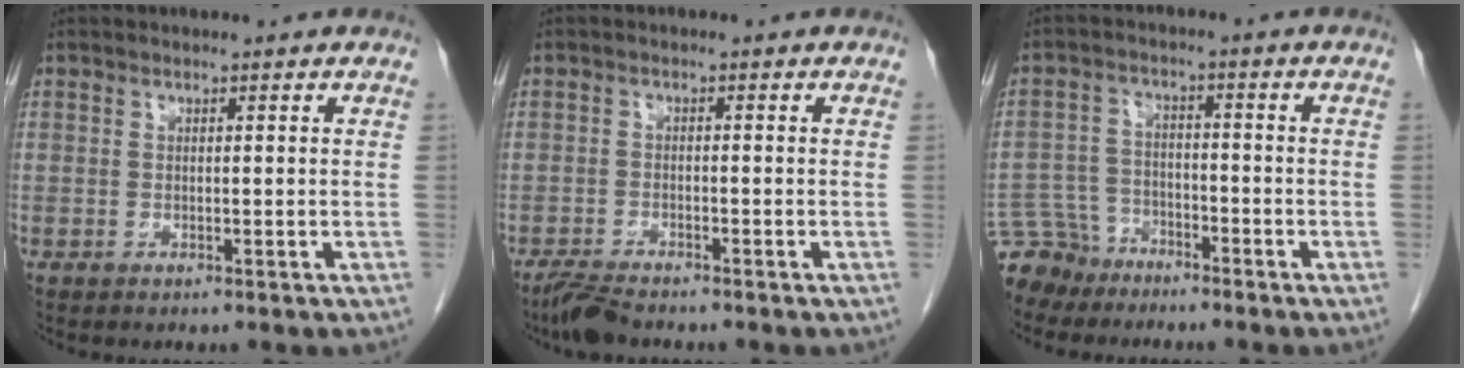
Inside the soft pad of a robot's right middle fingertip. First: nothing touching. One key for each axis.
{"total": 3.8, "fx": -3.3, "fy": 0.5, "fz": 1.6, "tx": -0.034, "ty": -0.011, "tz": -0.063}
{"total": 6.7, "fx": -5.9, "fy": 3.2, "fz": -0.2, "tx": 0.002, "ty": -0.002, "tz": -0.113}